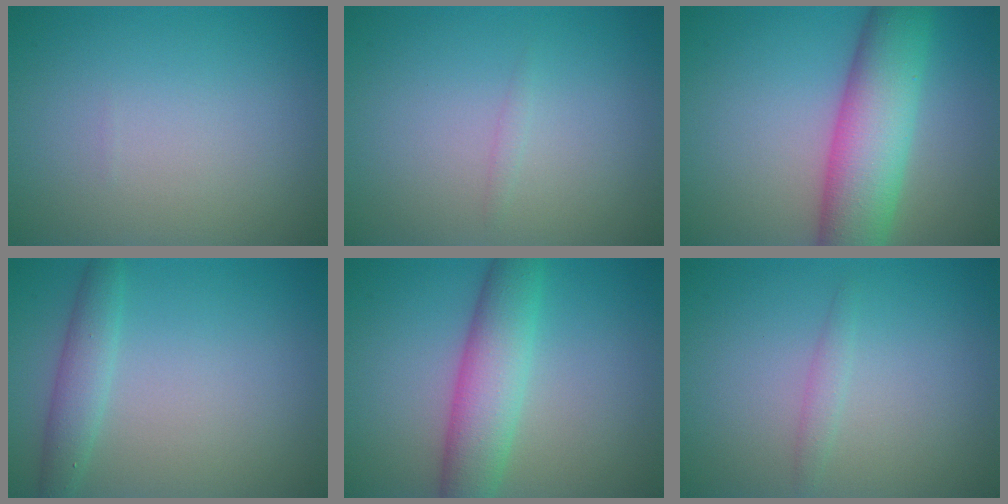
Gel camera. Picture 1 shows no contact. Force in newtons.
{"total": 0.6, "press": 0.6, "slide": 0.1}
{"total": 8.7, "press": 8.7, "slide": 0.3}
{"total": 1.9, "press": 1.9, "slide": 0.1}
{"total": 5.8, "press": 5.8, "slide": 0.1}
{"total": 0.5, "press": 0.5, "slide": 0.1}